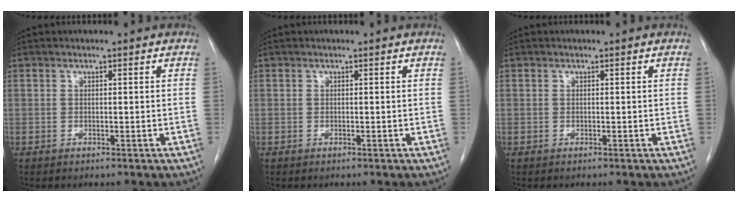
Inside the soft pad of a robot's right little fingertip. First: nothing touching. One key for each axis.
{"total": 0.0}
{"total": 0.0}